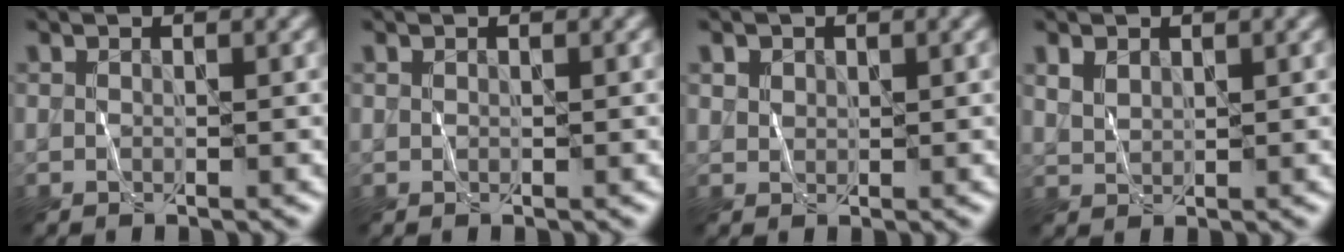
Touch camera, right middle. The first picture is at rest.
{"total": 0.0}
{"total": 1.8, "force": [1.2, 1.3, 0.6], "torque": [-0.016, 0.000, 0.026]}
{"total": 1.5, "force": [1.0, 0.9, 0.7], "torque": [-0.015, 0.002, 0.024]}